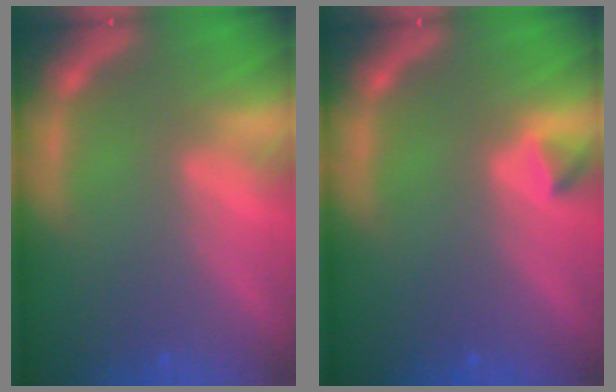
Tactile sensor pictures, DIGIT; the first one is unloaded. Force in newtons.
{"total": 0.9}